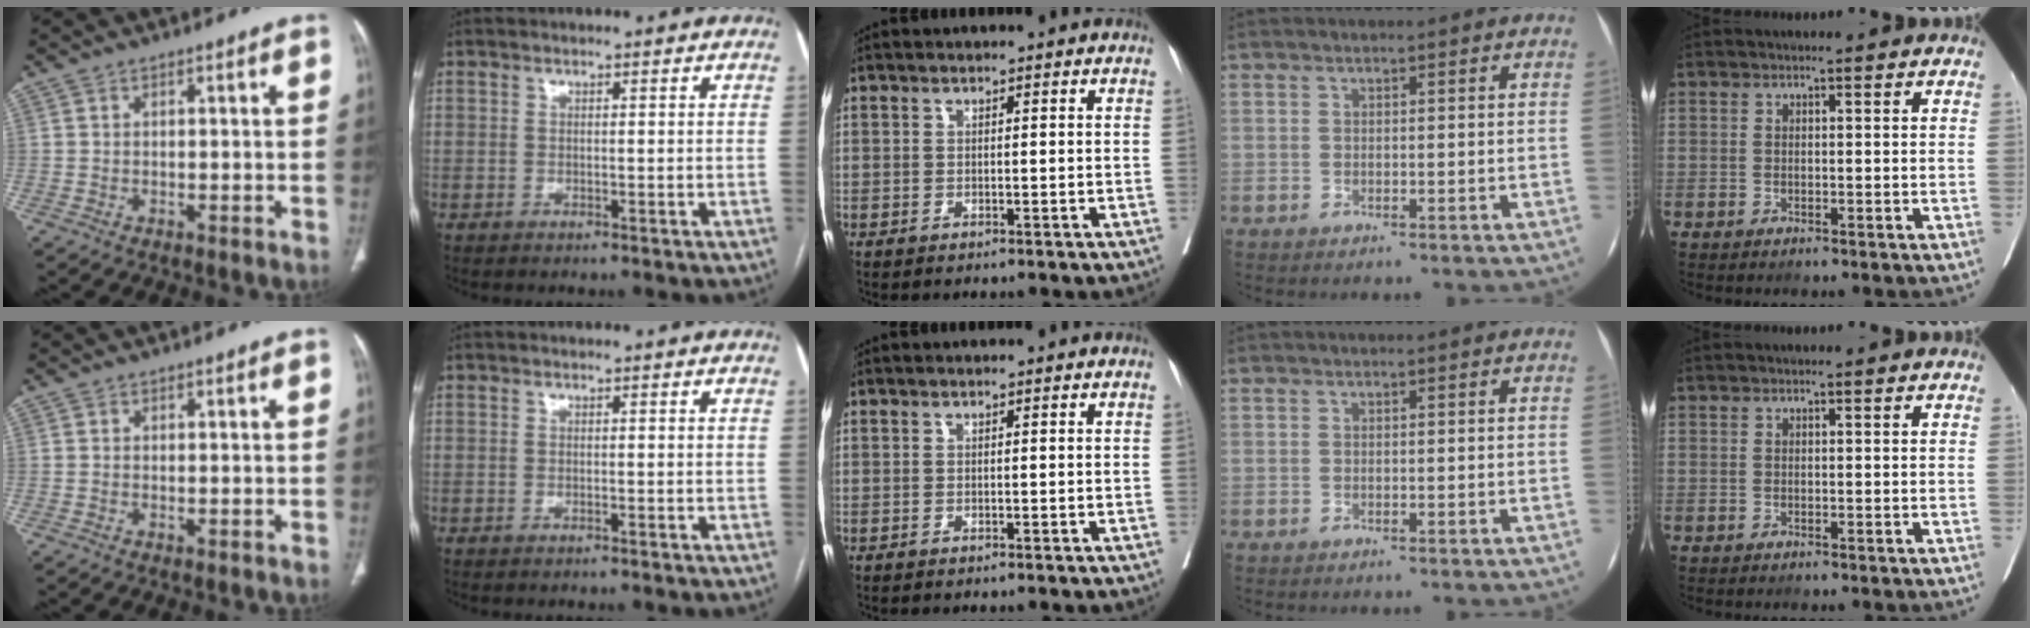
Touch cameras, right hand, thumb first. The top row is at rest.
{}